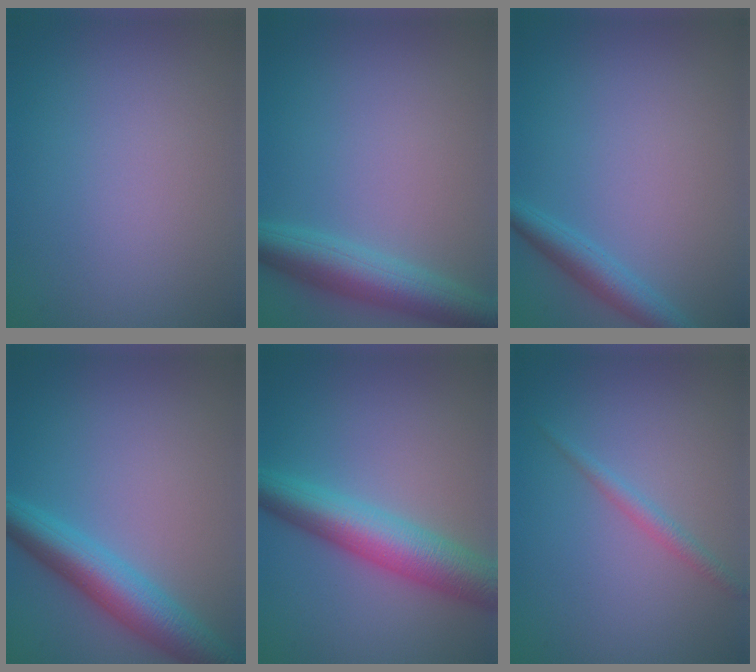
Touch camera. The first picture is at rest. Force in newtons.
{"total": 5.2, "press": 5.2, "slide": 0.2}
{"total": 2.6, "press": 2.6, "slide": 0.2}
{"total": 6.1, "press": 6.1, "slide": 0.1}
{"total": 7.1, "press": 7.1, "slide": 0.2}
{"total": 1.3, "press": 1.3, "slide": 0.0}